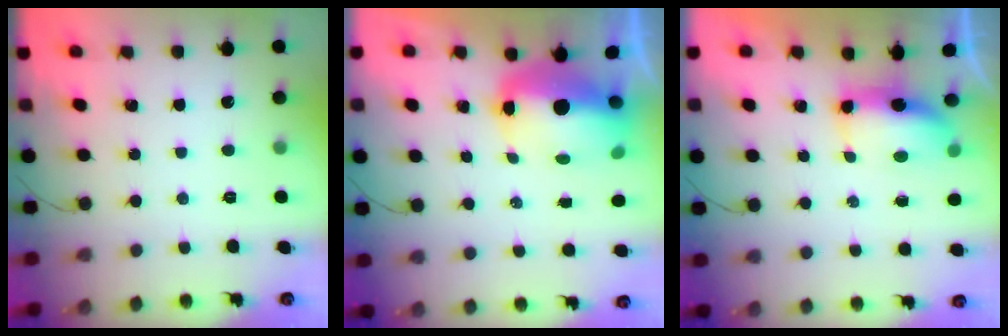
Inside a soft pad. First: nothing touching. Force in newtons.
{"total": 11.9, "press": 11.7, "slide": 2.3}
{"total": 7.4, "press": 7.1, "slide": 2.1}